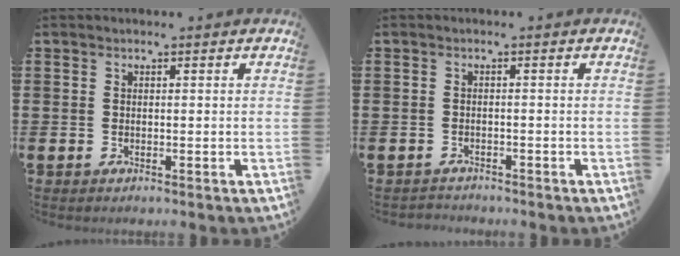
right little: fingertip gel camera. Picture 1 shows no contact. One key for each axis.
{"total": 0.9, "fx": -0.9, "fy": 0.1, "fz": -0.1, "tx": 0.000, "ty": 0.000, "tz": -0.019}